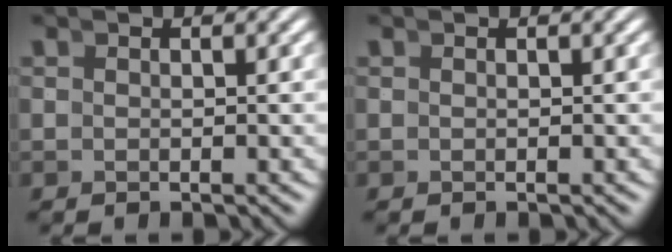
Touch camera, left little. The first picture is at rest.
{"total": 0.0}